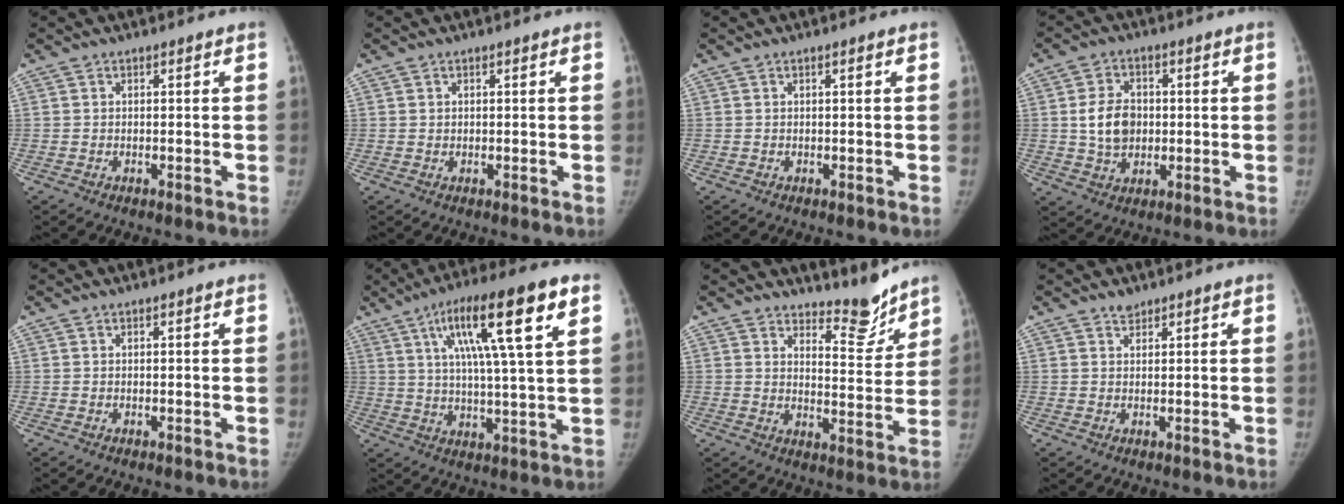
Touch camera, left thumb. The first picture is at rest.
{"total": 0.6, "force": [0.3, 0.5, -0.1], "torque": [0.011, 0.000, 0.002]}
{"total": 0.6, "force": [0.3, 0.0, 0.5], "torque": [-0.010, 0.002, 0.005]}
{"total": 8.1, "force": [0.4, 6.3, 5.2], "torque": [-0.068, 0.001, 0.010]}
{"total": 0.0}
{"total": 18.1, "force": [7.7, 2.8, 16.1], "torque": [-0.260, -0.004, 0.123]}
{"total": 7.5, "force": [7.0, 1.9, 1.9], "torque": [0.006, -0.069, 0.108]}
{"total": 1.4, "force": [1.2, 0.8, 0.2], "torque": [0.011, -0.009, 0.018]}